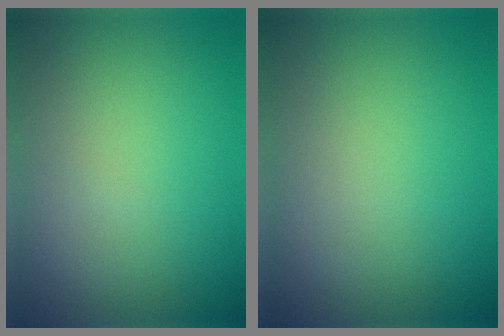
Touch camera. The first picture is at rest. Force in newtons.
{"total": 0.0}